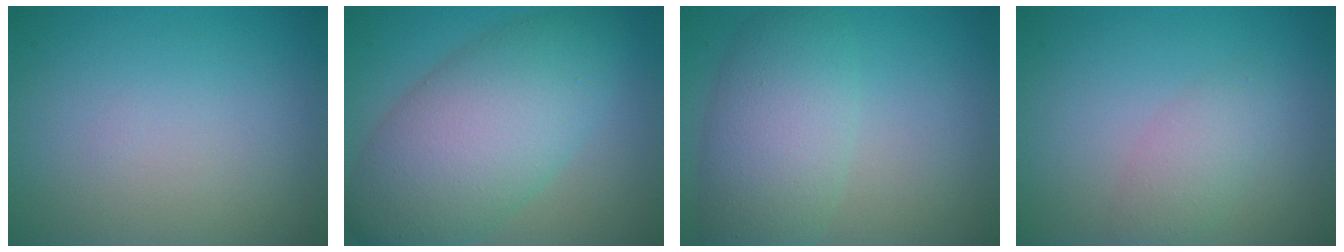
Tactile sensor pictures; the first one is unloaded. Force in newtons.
{"total": 9.6, "press": 9.6, "slide": 0.1}
{"total": 6.1, "press": 6.1, "slide": 0.1}
{"total": 2.2, "press": 2.2, "slide": 0.2}